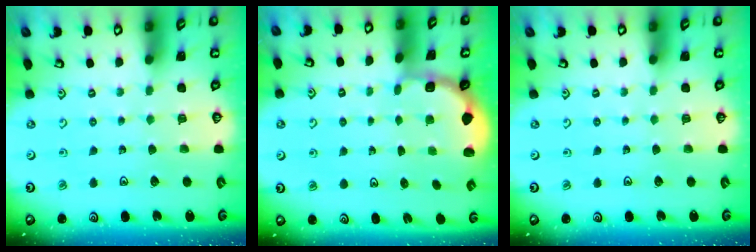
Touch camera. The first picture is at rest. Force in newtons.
{"total": 1.9, "press": 1.7, "slide": 0.8}
{"total": 0.0}